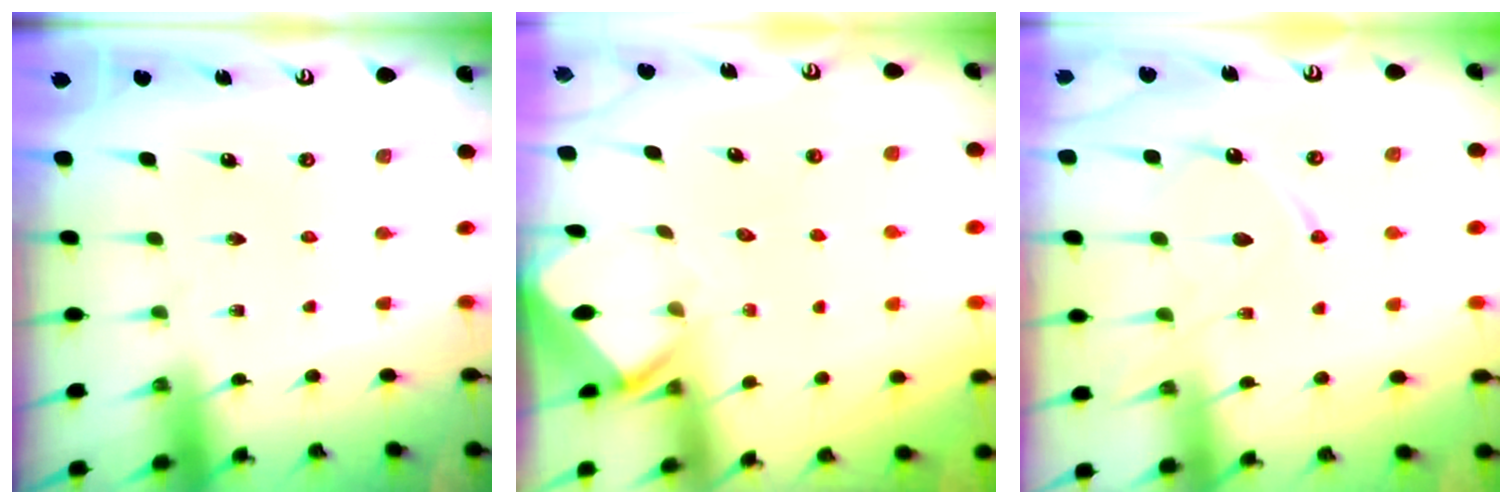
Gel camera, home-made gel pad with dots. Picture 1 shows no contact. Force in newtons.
{"total": 2.8, "press": 2.8, "slide": 0.2}
{"total": 11.4, "press": 11.3, "slide": 1.3}